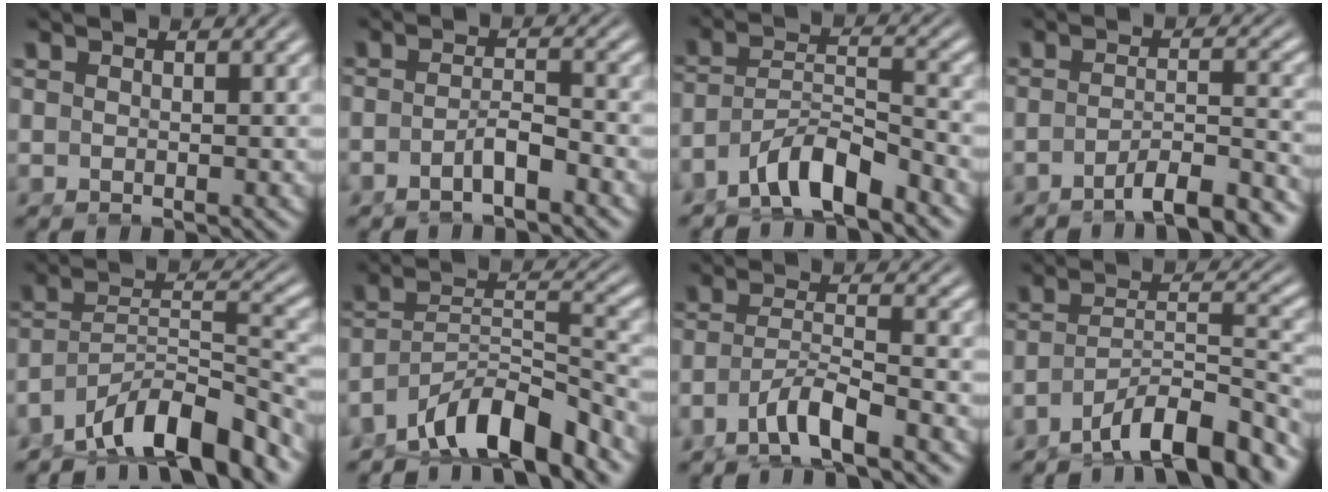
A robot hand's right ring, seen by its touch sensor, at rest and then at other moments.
{"total": 2.6, "force": [-2.0, 0.3, 1.6], "torque": [-0.024, -0.007, -0.035]}
{"total": 5.4, "force": [-3.9, 2.4, 2.9], "torque": [-0.059, -0.023, -0.055]}
{"total": 5.1, "force": [-4.3, 0.4, 2.6], "torque": [-0.029, -0.014, -0.066]}
{"total": 9.7, "force": [-6.0, 5.3, 5.5], "torque": [-0.101, -0.039, -0.088]}
{"total": 8.8, "force": [-5.6, 4.6, 4.9], "torque": [-0.092, -0.039, -0.081]}
{"total": 4.4, "force": [-2.5, 1.9, 3.1], "torque": [-0.068, -0.021, -0.036]}
{"total": 8.2, "force": [-5.7, 3.3, 4.8], "torque": [-0.067, -0.023, -0.082]}